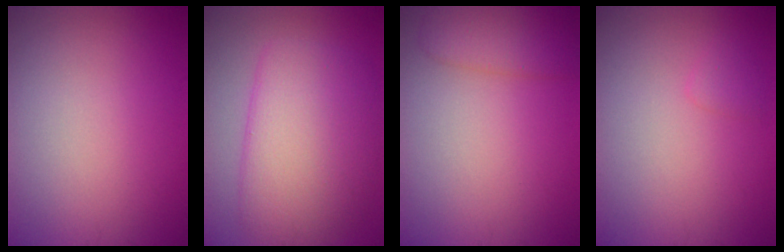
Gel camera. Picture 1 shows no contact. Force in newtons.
{"total": 7.7, "press": 7.7, "slide": 0.3}
{"total": 2.9, "press": 2.9, "slide": 0.3}
{"total": 0.8, "press": 0.8, "slide": 0.1}